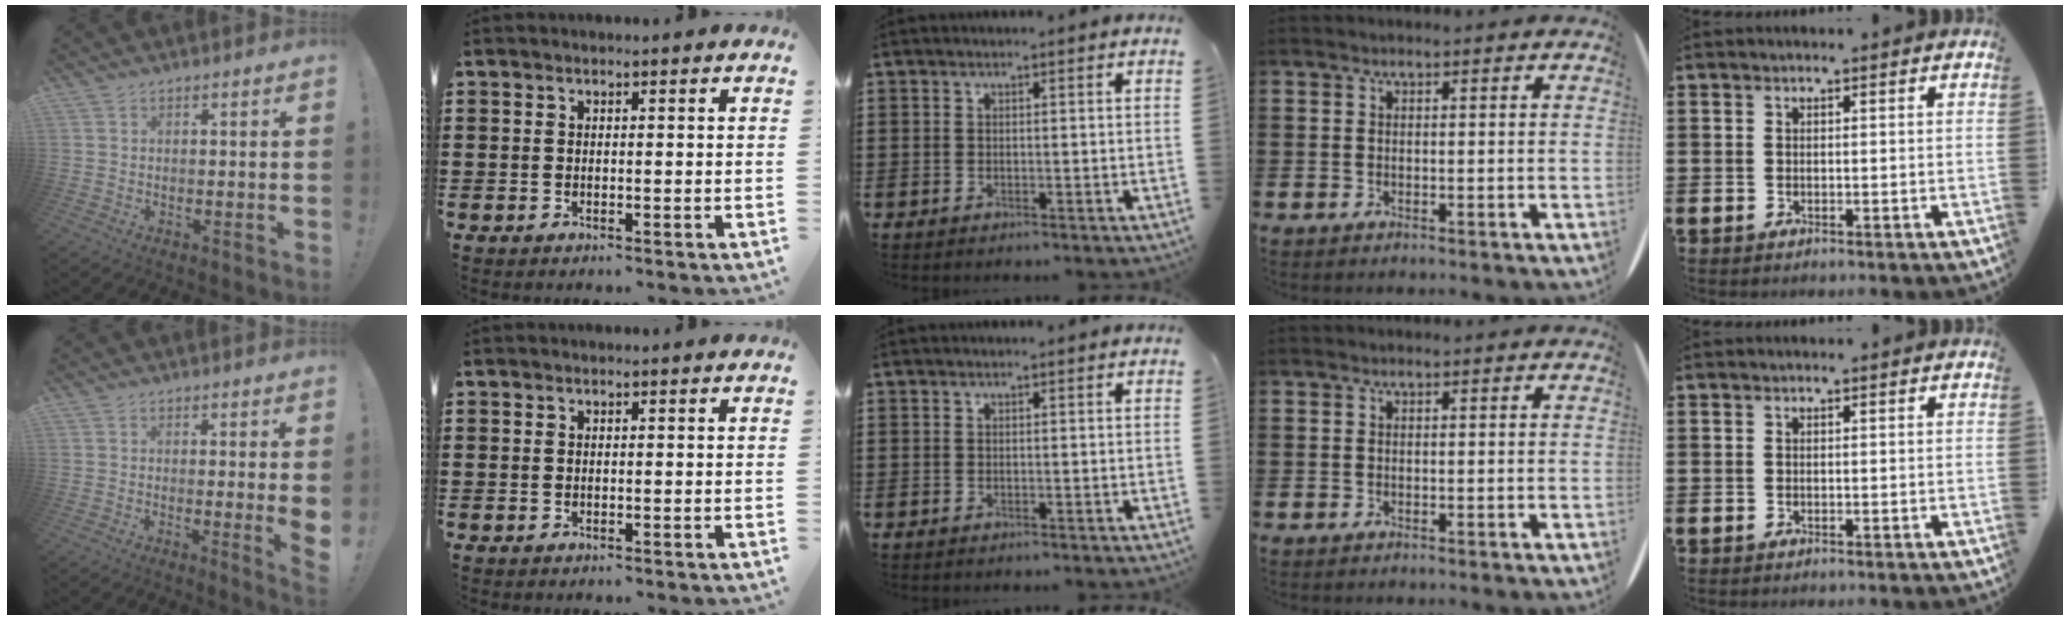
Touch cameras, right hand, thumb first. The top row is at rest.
{"thumb": {"total": 4.1, "force": [0.5, -0.1, 4.1], "torque": [-0.051, -0.018, 0.010]}}